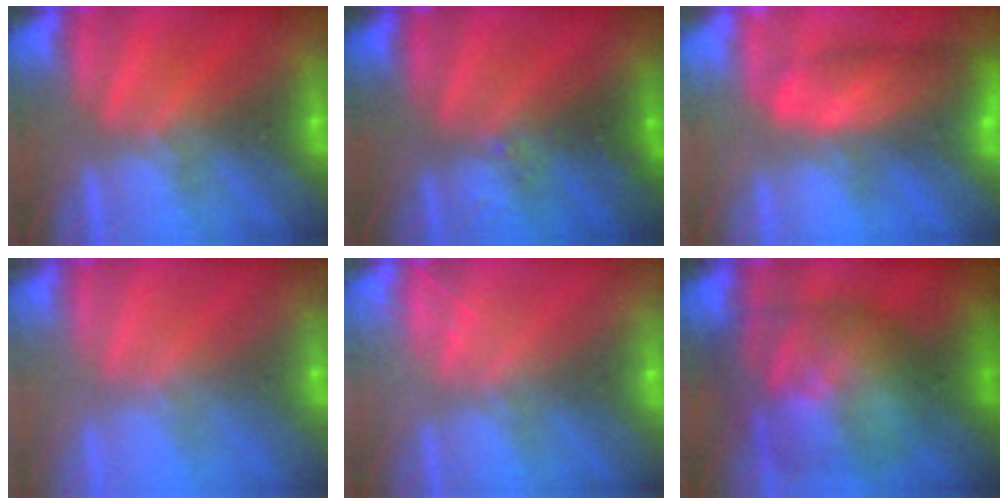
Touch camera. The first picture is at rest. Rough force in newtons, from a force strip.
{"total": 2.9}
{"total": 11.6}
{"total": 2.3}
{"total": 2.0}
{"total": 7.7}